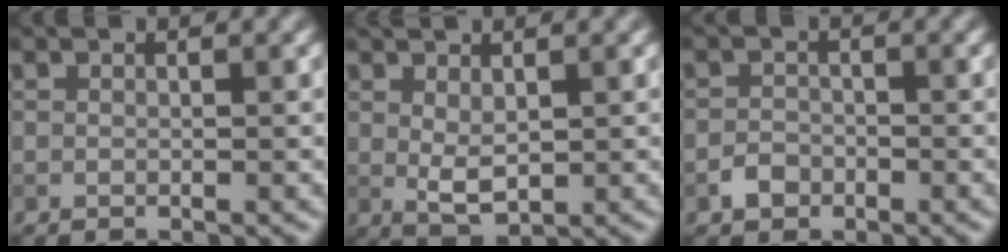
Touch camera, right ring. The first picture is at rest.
{"total": 2.6, "force": [0.8, 1.2, 2.2], "torque": [-0.047, 0.000, 0.019]}
{"total": 1.6, "force": [-0.9, 1.2, 0.5], "torque": [-0.003, 0.003, -0.020]}